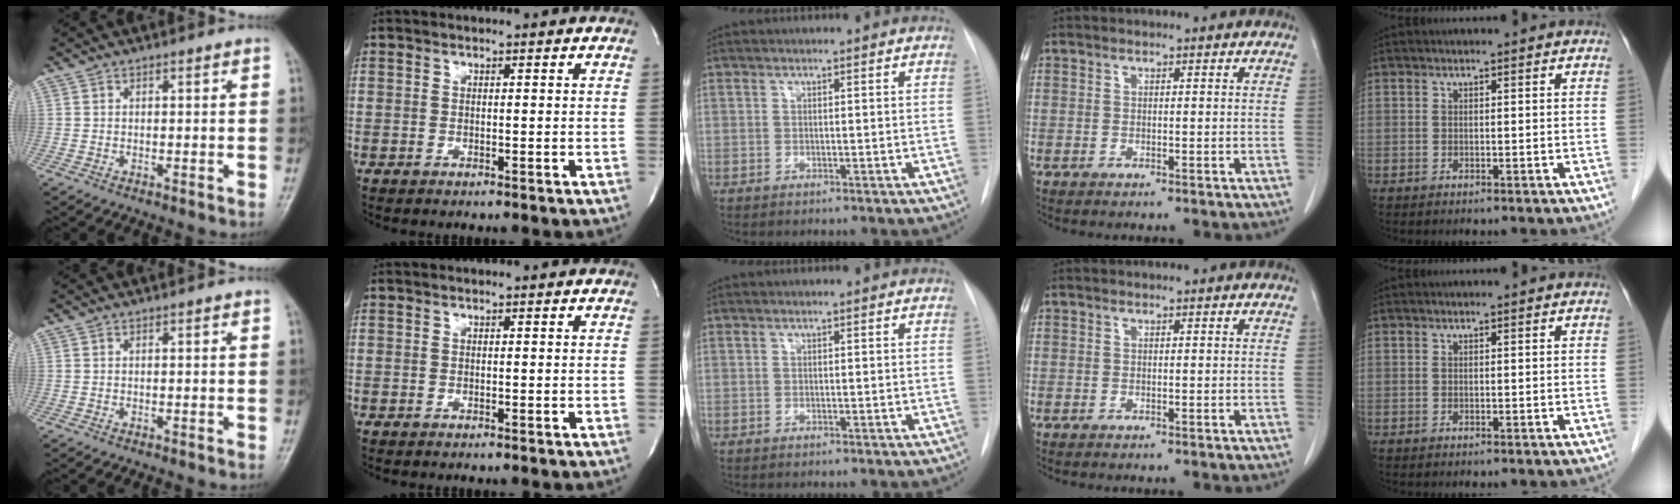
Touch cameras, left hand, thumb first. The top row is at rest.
{}